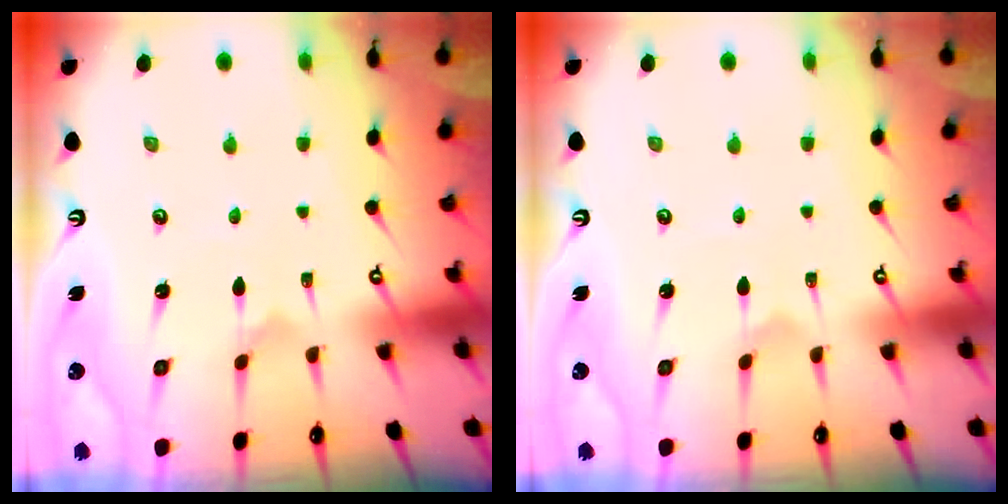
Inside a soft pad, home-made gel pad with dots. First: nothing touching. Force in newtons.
{"total": 0.6, "press": 0.6, "slide": 0.0}